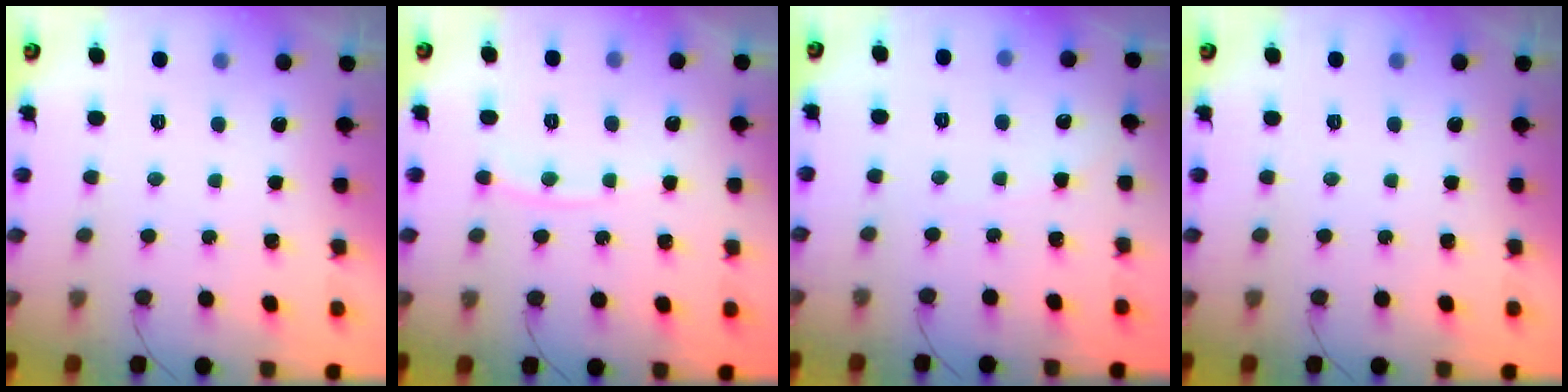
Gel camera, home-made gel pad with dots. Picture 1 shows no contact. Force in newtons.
{"total": 5.7, "press": 5.7, "slide": 0.5}
{"total": 3.4, "press": 3.4, "slide": 0.4}
{"total": 0.0}